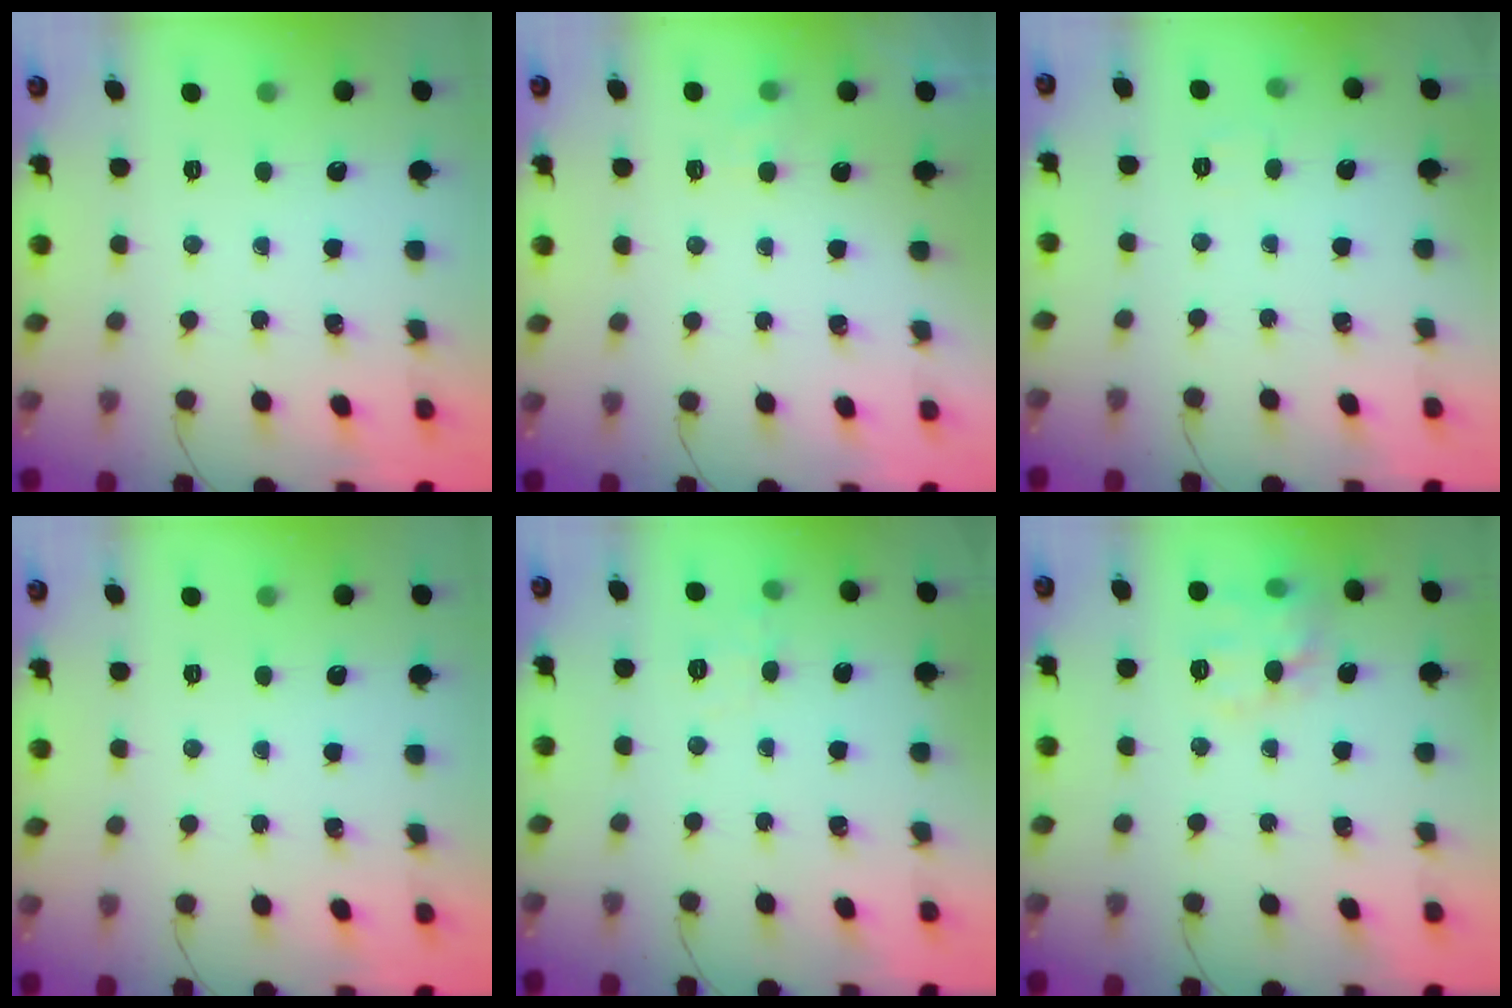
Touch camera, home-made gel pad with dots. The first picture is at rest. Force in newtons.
{"total": 2.1, "press": 1.6, "slide": 1.3}
{"total": 2.4, "press": 2.1, "slide": 1.1}
{"total": 0.0}
{"total": 5.5, "press": 5.3, "slide": 1.4}
{"total": 10.3, "press": 10.3, "slide": 0.7}